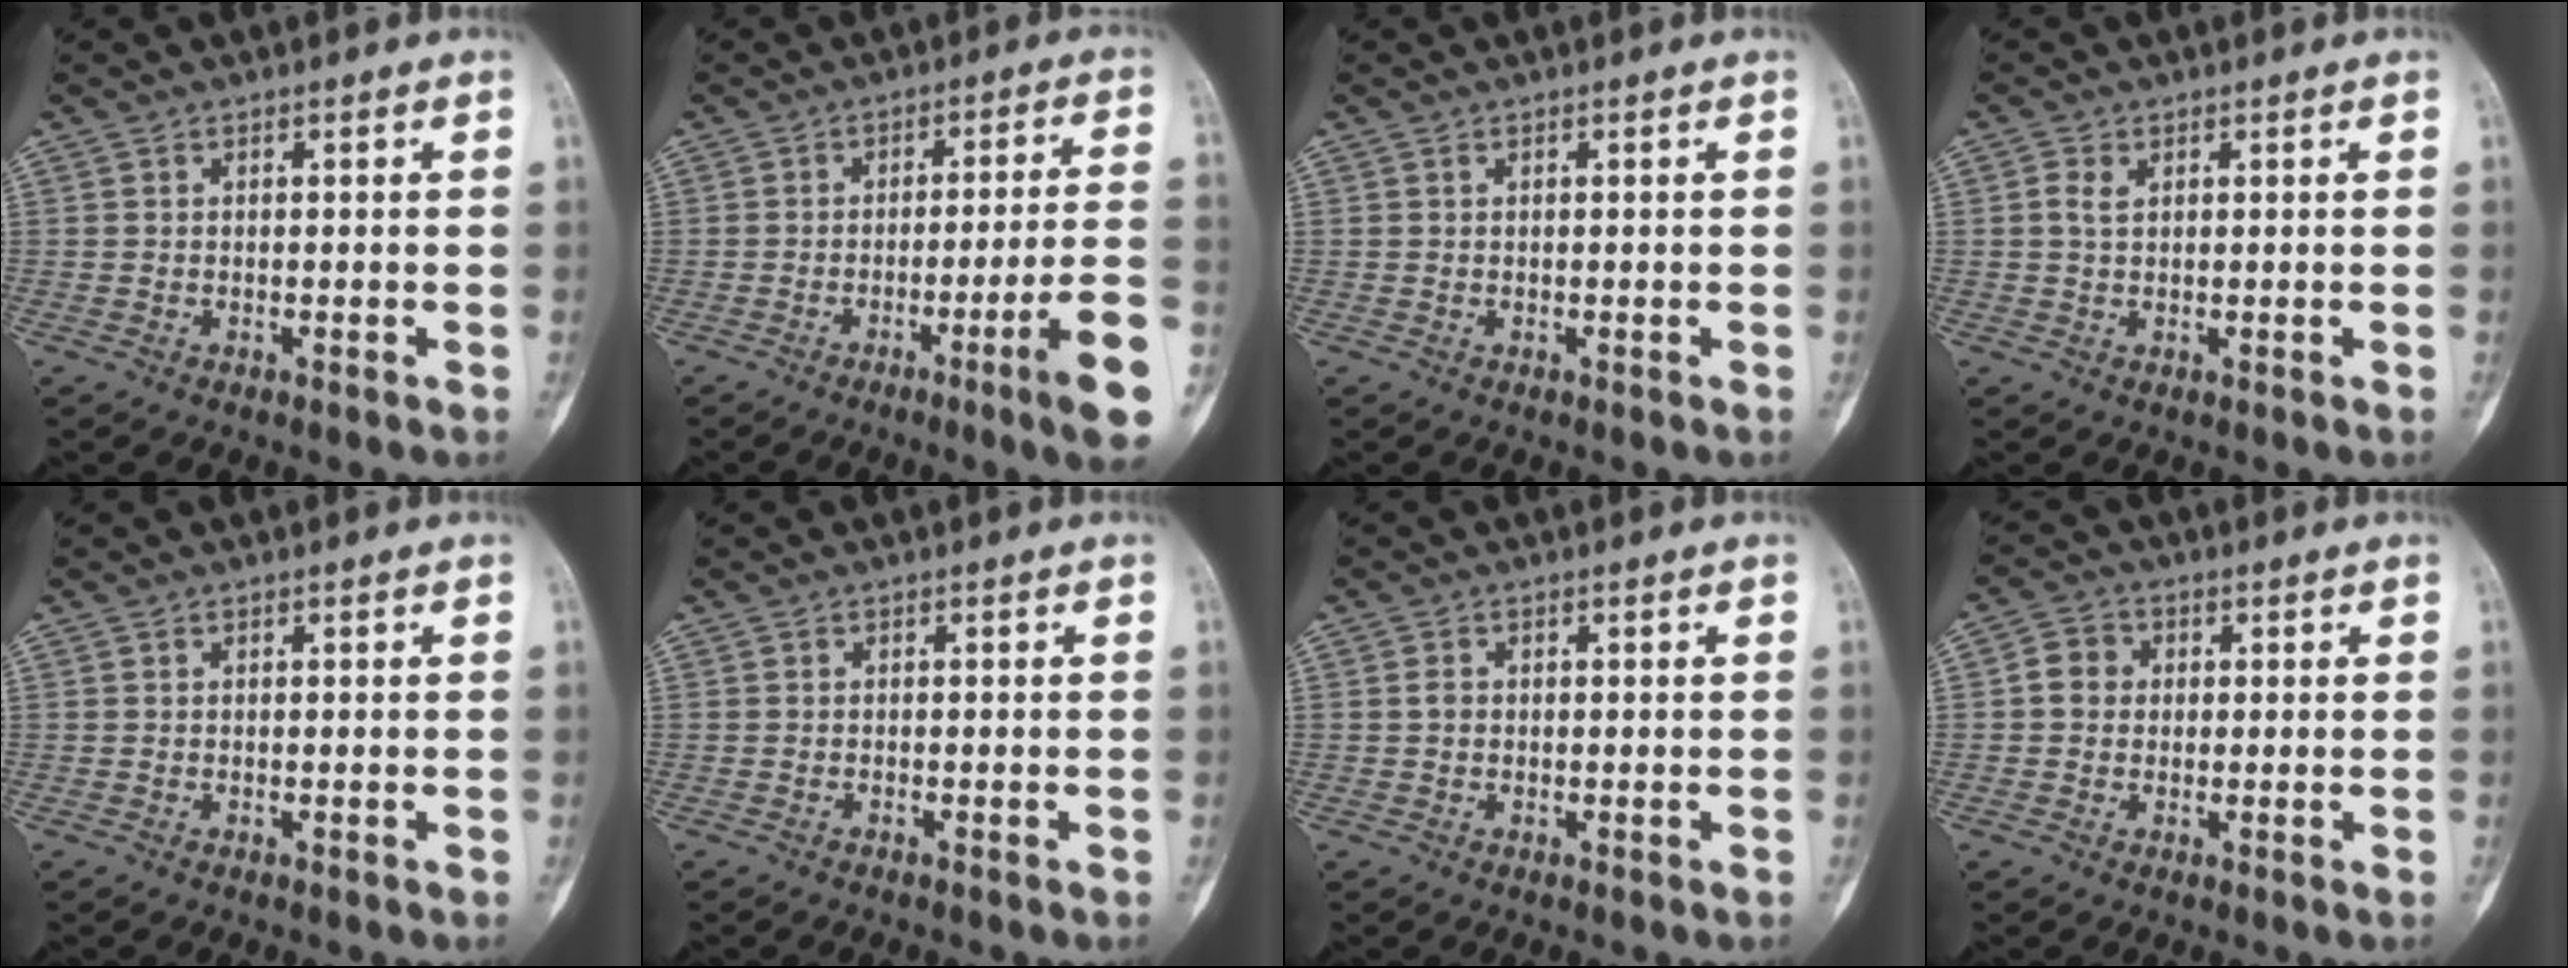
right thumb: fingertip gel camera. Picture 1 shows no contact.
{"total": 11.8, "force": [-5.3, -0.1, 10.5], "torque": [-0.151, 0.014, -0.074]}
{"total": 0.0}
{"total": 2.1, "force": [0.7, 1.3, 1.5], "torque": [-0.030, 0.003, 0.014]}
{"total": 0.0}
{"total": 0.0}
{"total": 1.2, "force": [0.0, 1.0, 0.7], "torque": [-0.009, 0.003, -0.001]}
{"total": 4.2, "force": [0.3, 3.8, 1.8], "torque": [-0.018, 0.010, -0.003]}